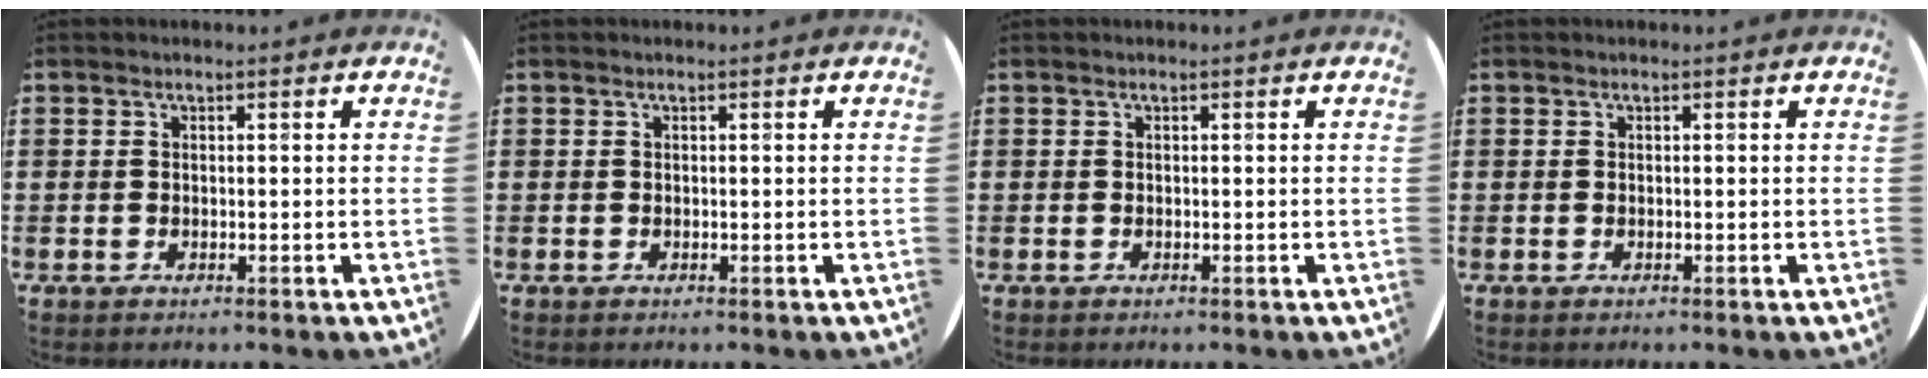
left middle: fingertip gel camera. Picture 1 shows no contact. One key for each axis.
{"total": 0.0}
{"total": 0.0}
{"total": 0.0}